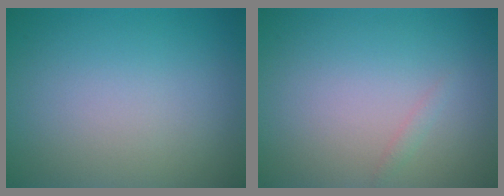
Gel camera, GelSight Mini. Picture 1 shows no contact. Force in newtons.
{"total": 0.6, "press": 0.6, "slide": 0.1}